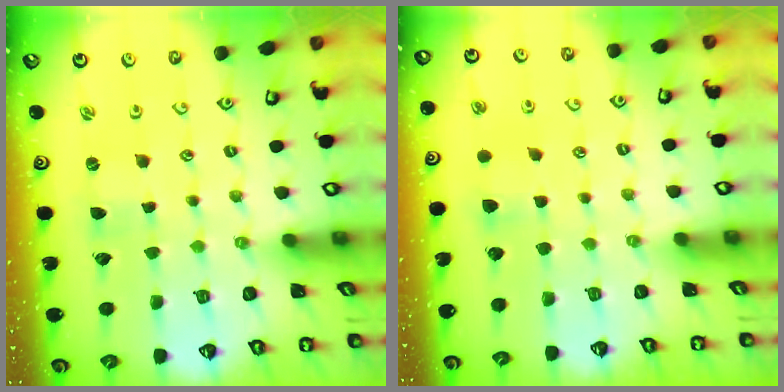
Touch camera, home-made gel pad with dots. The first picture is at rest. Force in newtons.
{"total": 3.9, "press": 3.9, "slide": 0.7}